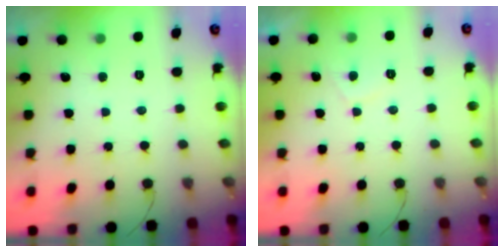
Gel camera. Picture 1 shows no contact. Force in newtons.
{"total": 1.3, "press": 1.2, "slide": 0.6}